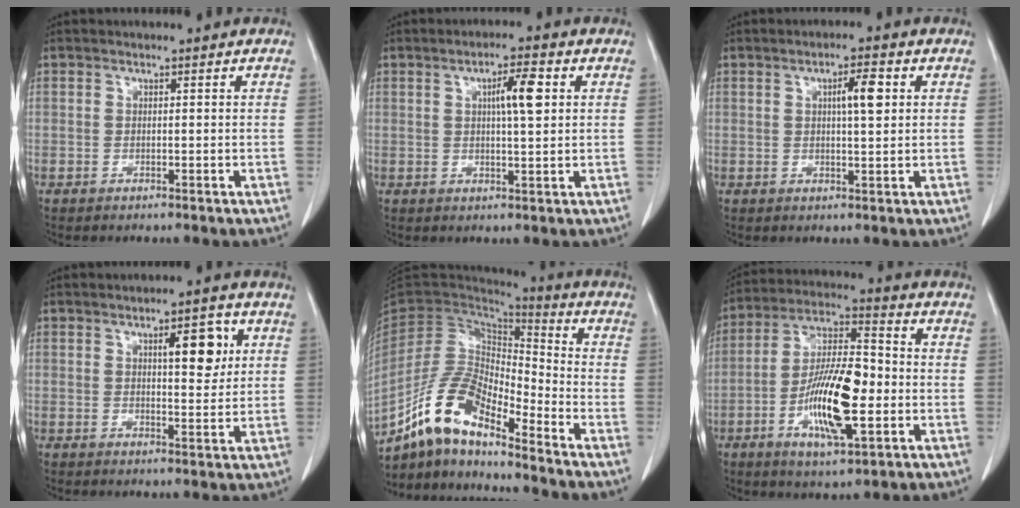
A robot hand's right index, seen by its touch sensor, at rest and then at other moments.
{"total": 5.5, "force": [1.5, 0.8, 5.2], "torque": [-0.085, 0.005, 0.025]}
{"total": 4.3, "force": [1.2, 0.7, 4.1], "torque": [-0.066, 0.004, 0.020]}
{"total": 6.2, "force": [2.3, 2.0, 5.4], "torque": [-0.076, 0.003, 0.033]}
{"total": 12.7, "force": [-9.9, 3.3, 7.3], "torque": [-0.149, 0.018, -0.187]}
{"total": 14.9, "force": [-3.6, 3.9, 14.0], "torque": [-0.264, 0.001, -0.063]}